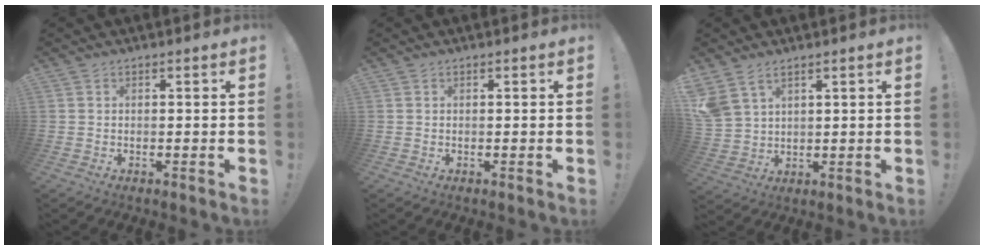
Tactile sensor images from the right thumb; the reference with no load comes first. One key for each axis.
{"total": 0.0}
{"total": 6.9, "fx": 4.4, "fy": 4.0, "fz": 3.5, "tx": -0.078, "ty": -0.015, "tz": 0.091}